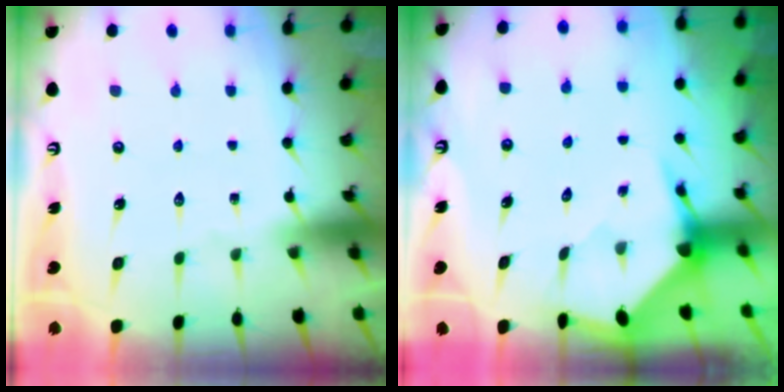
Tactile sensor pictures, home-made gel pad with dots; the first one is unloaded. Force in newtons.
{"total": 3.5, "press": 3.5, "slide": 0.4}